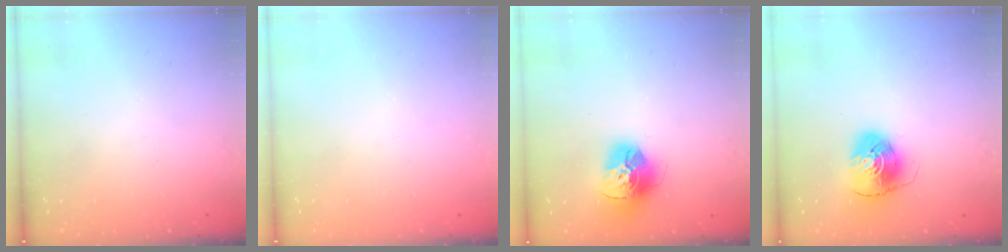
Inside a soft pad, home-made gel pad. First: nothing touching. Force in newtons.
{"total": 0.0}
{"total": 16.3, "press": 16.2, "slide": 1.5}
{"total": 7.9, "press": 7.9, "slide": 0.7}